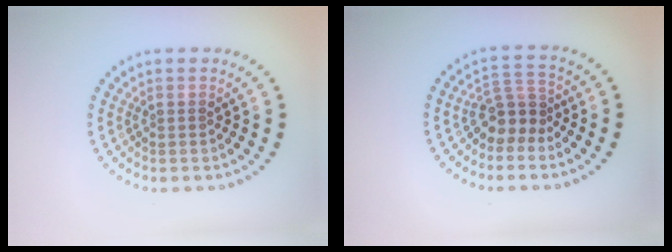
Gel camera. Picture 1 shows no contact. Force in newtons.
{"total": 2.9, "press": 2.3, "slide": 1.8}